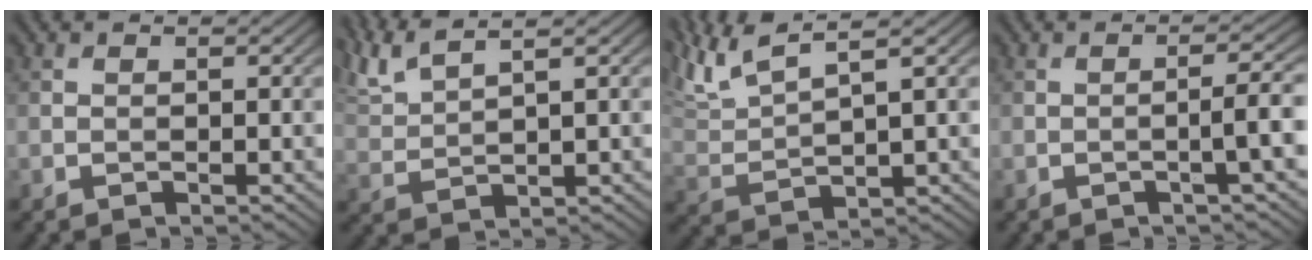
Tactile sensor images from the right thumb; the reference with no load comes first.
{"total": 6.2, "force": [4.7, 1.3, 3.8], "torque": [-0.092, 0.021, 0.099]}
{"total": 8.5, "force": [5.8, 2.0, 5.9], "torque": [-0.137, 0.026, 0.114]}
{"total": 3.5, "force": [-0.7, 0.2, 3.4], "torque": [-0.053, 0.013, -0.022]}